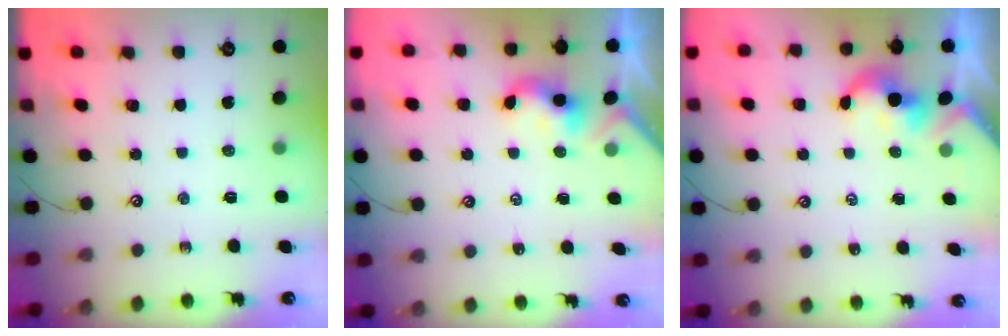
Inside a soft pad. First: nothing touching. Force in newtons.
{"total": 2.4, "press": 2.4, "slide": 0.2}
{"total": 2.2, "press": 2.2, "slide": 0.4}